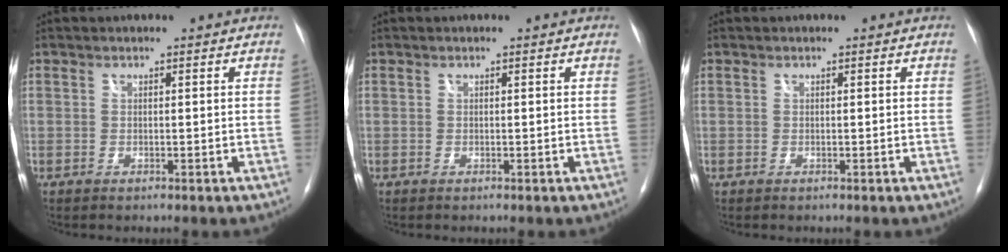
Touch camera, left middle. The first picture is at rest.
{"total": 0.0}
{"total": 0.0}